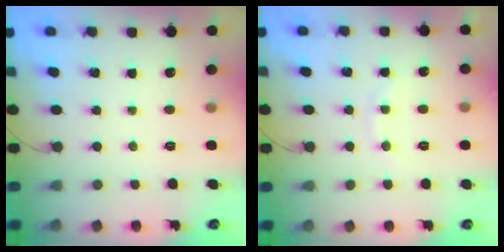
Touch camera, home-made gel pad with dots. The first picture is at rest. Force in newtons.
{"total": 6.0, "press": 5.8, "slide": 1.2}